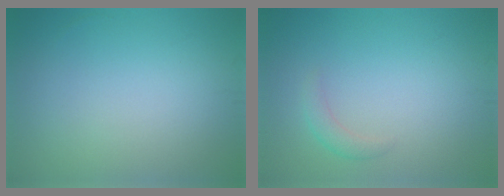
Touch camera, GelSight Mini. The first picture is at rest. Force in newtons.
{"total": 1.4, "press": 1.4, "slide": 0.0}